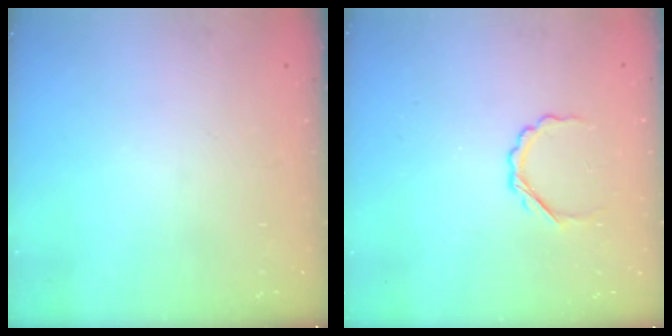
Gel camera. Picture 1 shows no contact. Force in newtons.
{"total": 3.7, "press": 3.6, "slide": 0.7}